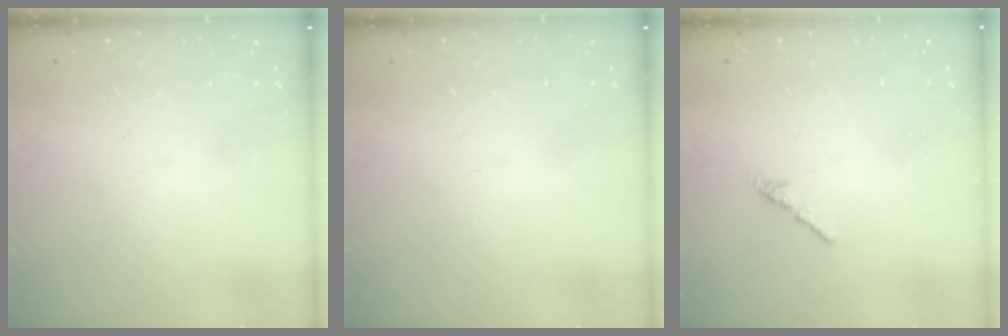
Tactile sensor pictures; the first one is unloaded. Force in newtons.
{"total": 0.0}
{"total": 0.8, "press": 0.7, "slide": 0.5}